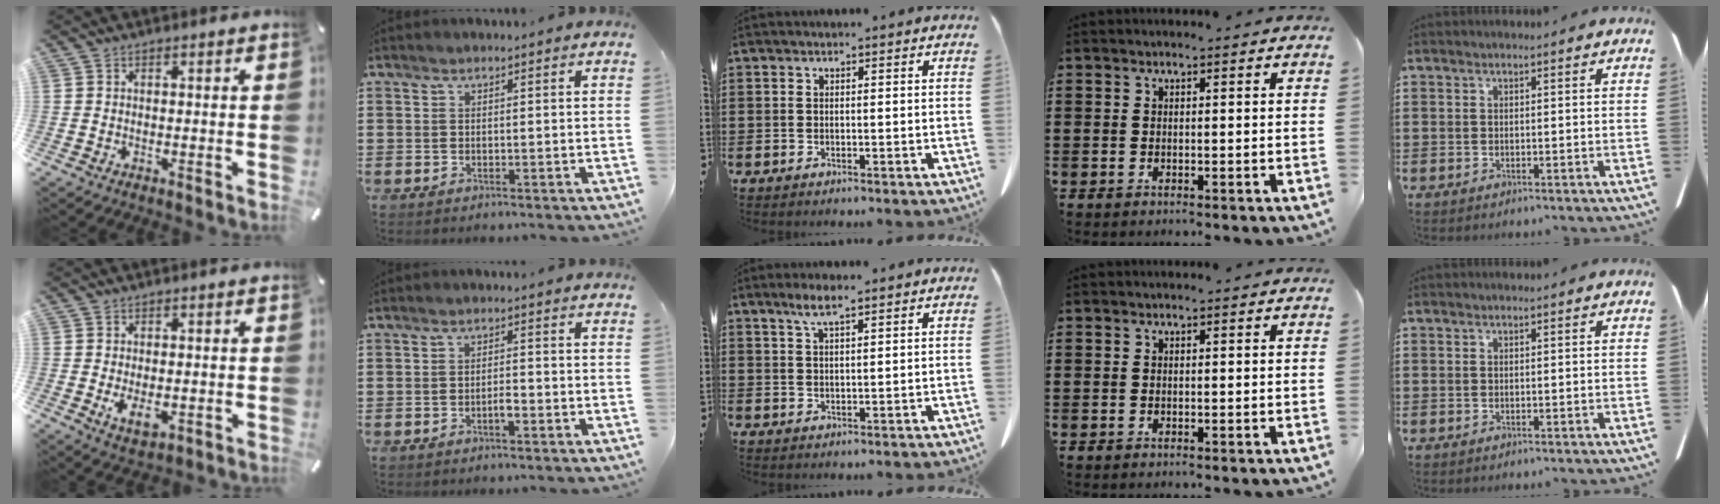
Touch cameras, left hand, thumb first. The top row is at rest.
{"thumb": {"total": 4.3, "force": [-0.7, 2.5, 3.5], "torque": [-0.078, -0.009, -0.017]}, "index": {"total": 1.9, "force": [-0.9, 0.5, 1.6], "torque": [-0.030, 0.002, -0.016]}, "middle": {"total": 3.4, "force": [2.3, 0.5, 2.5], "torque": [-0.054, 0.004, 0.040]}}